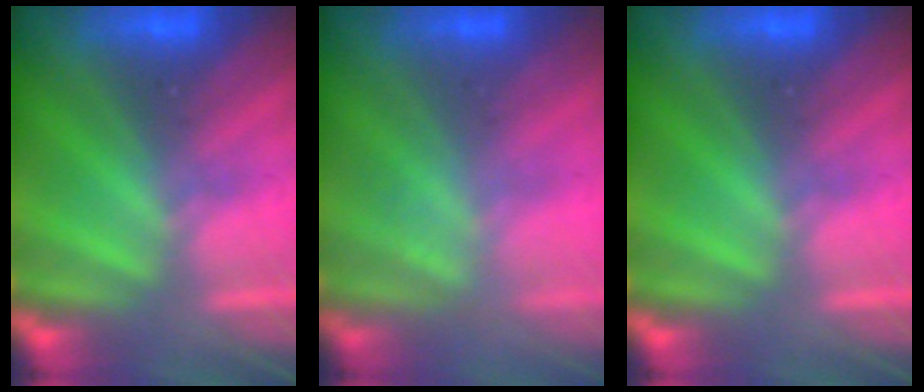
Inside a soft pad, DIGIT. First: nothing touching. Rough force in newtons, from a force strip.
{"total": 2.6}
{"total": 0.0}